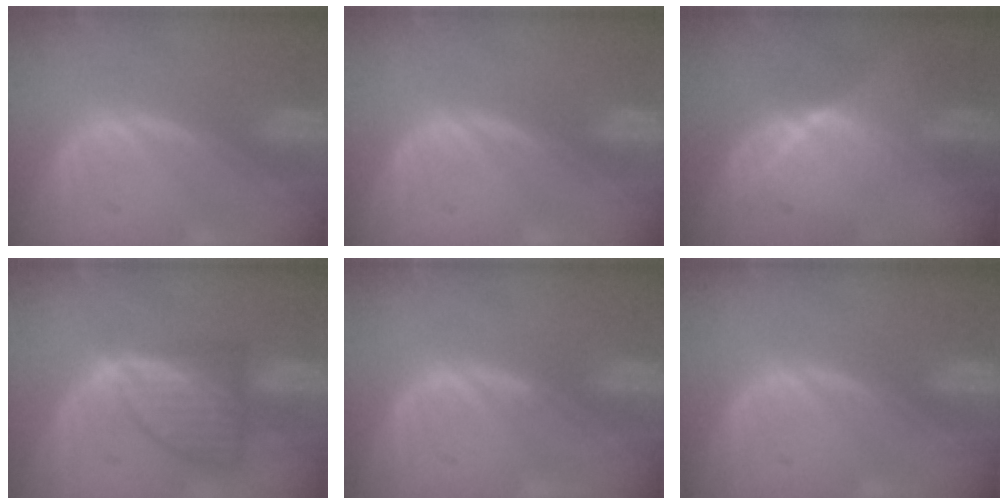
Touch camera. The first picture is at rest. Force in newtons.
{"total": 0.0}
{"total": 6.1, "press": 5.7, "slide": 2.1}
{"total": 7.6, "press": 6.7, "slide": 3.5}
{"total": 0.5, "press": 0.5, "slide": 0.1}
{"total": 0.0}